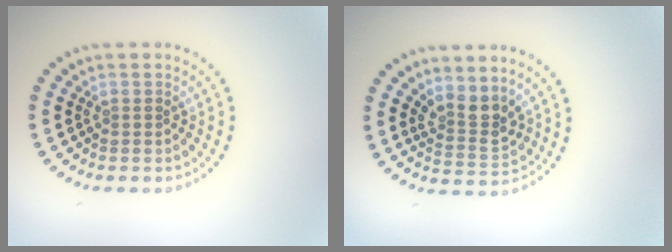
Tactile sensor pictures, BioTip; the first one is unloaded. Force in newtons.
{"total": 2.7, "press": 2.2, "slide": 1.7}